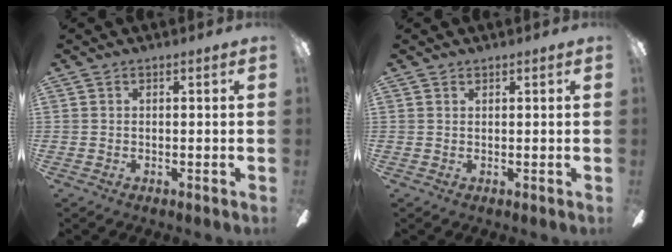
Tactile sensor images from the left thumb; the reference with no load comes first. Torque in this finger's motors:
{"motor_torque": [-0.05, 0.11, -0.38, 0.36, -0.02]}